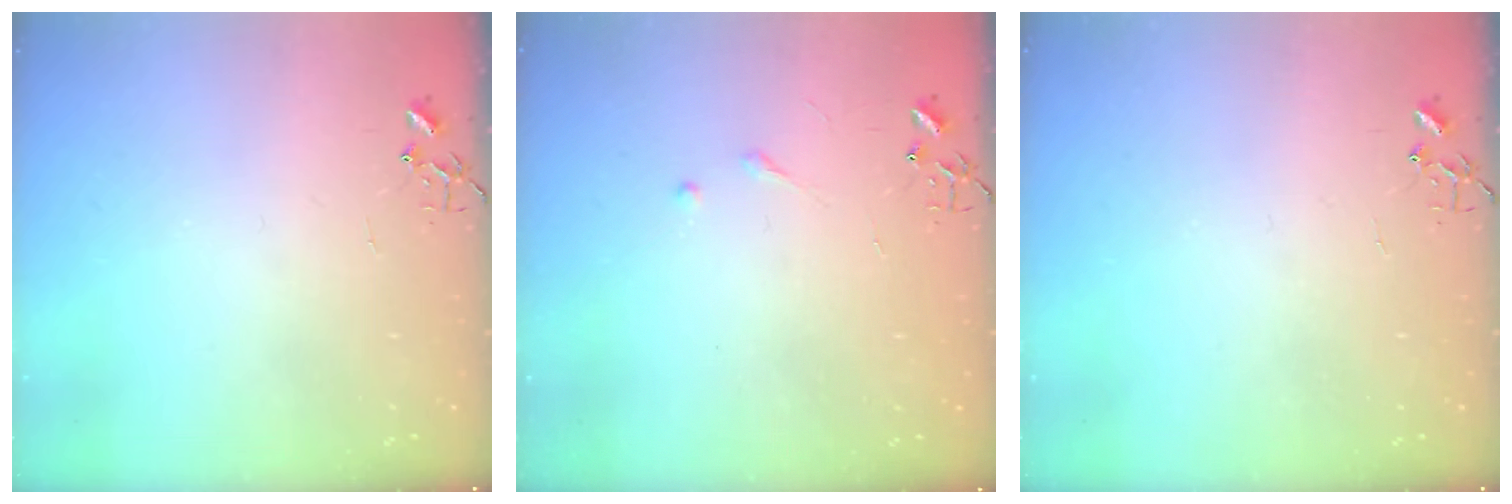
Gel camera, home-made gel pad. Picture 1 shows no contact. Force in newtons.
{"total": 4.3, "press": 4.2, "slide": 0.4}
{"total": 0.0}